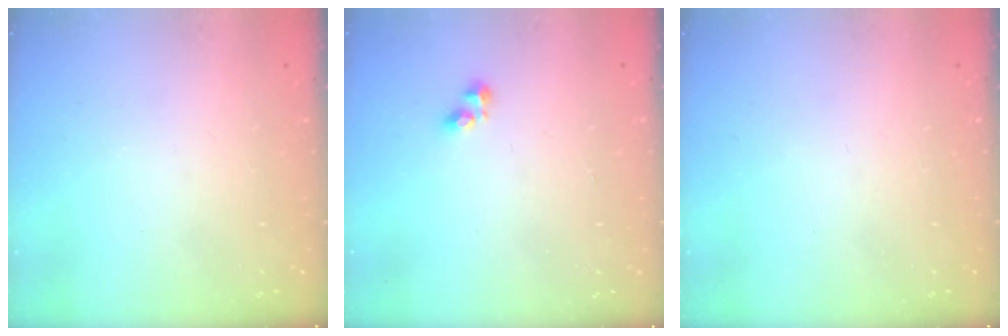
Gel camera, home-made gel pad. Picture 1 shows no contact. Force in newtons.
{"total": 2.8, "press": 2.8, "slide": 0.3}
{"total": 0.0}